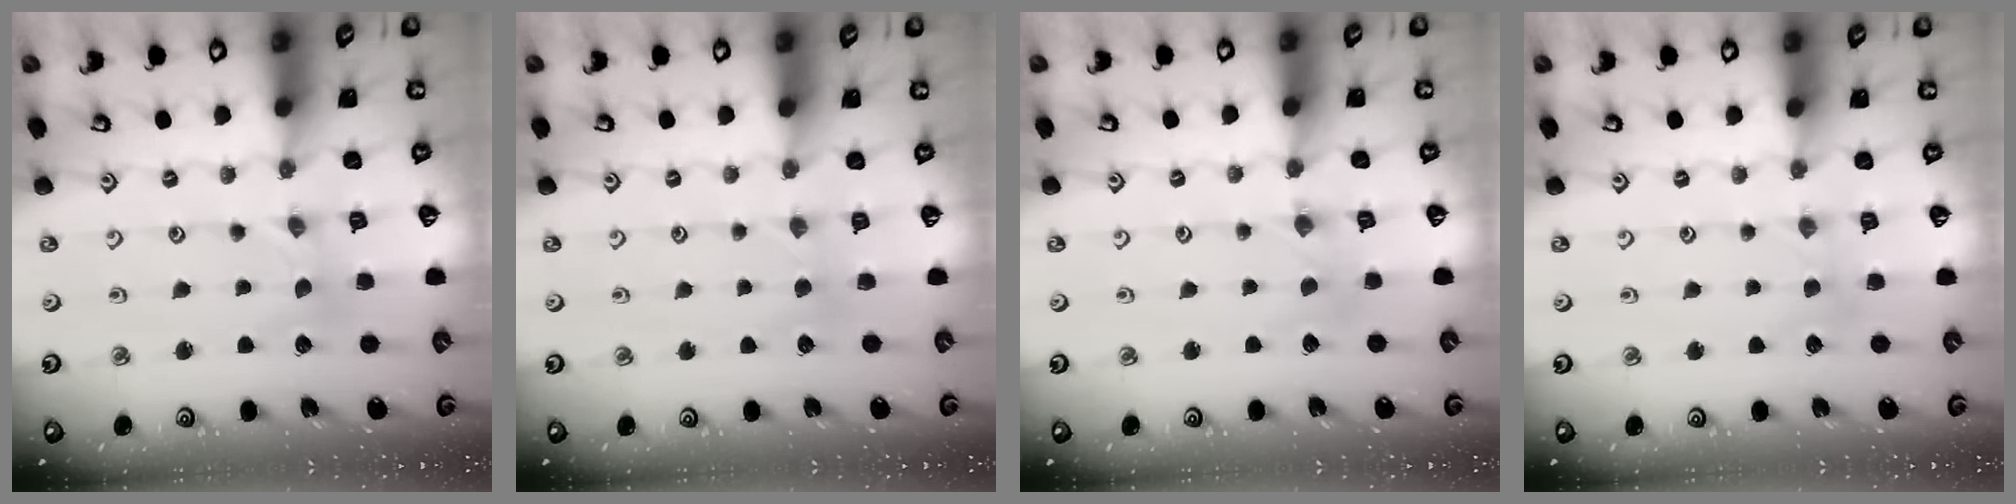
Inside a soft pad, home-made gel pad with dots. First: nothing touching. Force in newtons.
{"total": 2.7, "press": 2.7, "slide": 0.4}
{"total": 0.0}
{"total": 2.3, "press": 2.3, "slide": 0.3}